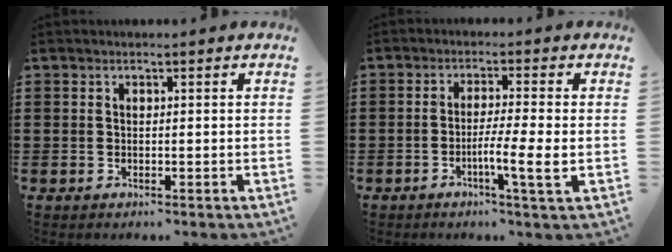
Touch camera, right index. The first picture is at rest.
{"total": 5.8, "force": [-1.7, -0.2, 5.5], "torque": [-0.094, -0.011, -0.030]}